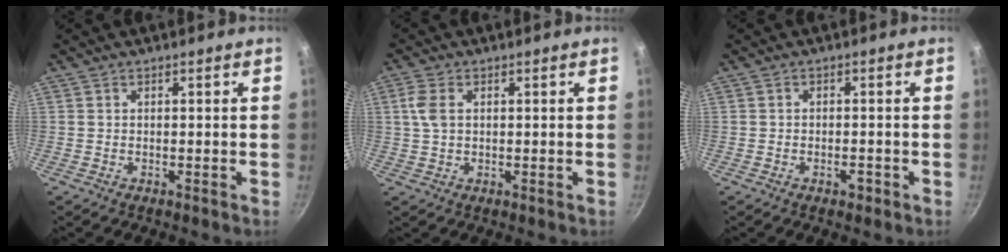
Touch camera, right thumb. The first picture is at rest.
{"total": 4.2, "force": [1.0, 2.7, 3.1], "torque": [-0.066, 0.004, 0.019]}
{"total": 1.8, "force": [-1.0, 1.0, 1.1], "torque": [-0.011, 0.008, -0.014]}